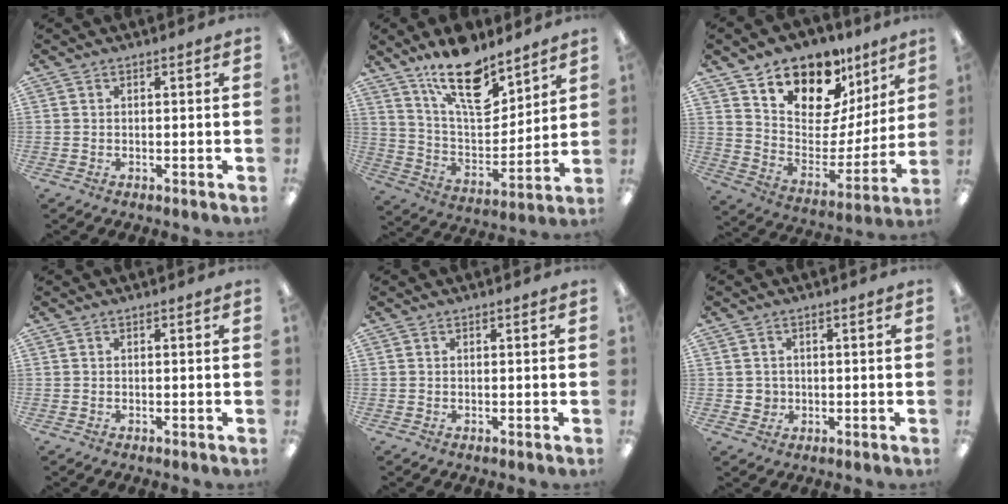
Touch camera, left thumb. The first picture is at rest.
{"total": 18.2, "force": [12.6, 7.8, 10.6], "torque": [-0.172, -0.075, 0.219]}
{"total": 15.0, "force": [11.2, 8.2, 5.5], "torque": [-0.102, -0.090, 0.207]}
{"total": 0.0}
{"total": 0.0}
{"total": 2.3, "force": [0.3, 2.3, 0.3], "torque": [-0.001, 0.001, 0.002]}